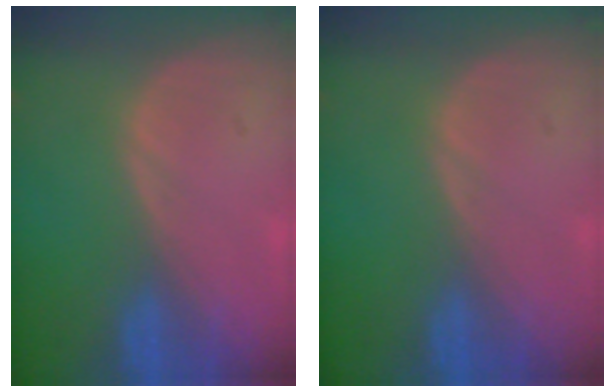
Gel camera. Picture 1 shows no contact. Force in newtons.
{"total": 0.0}